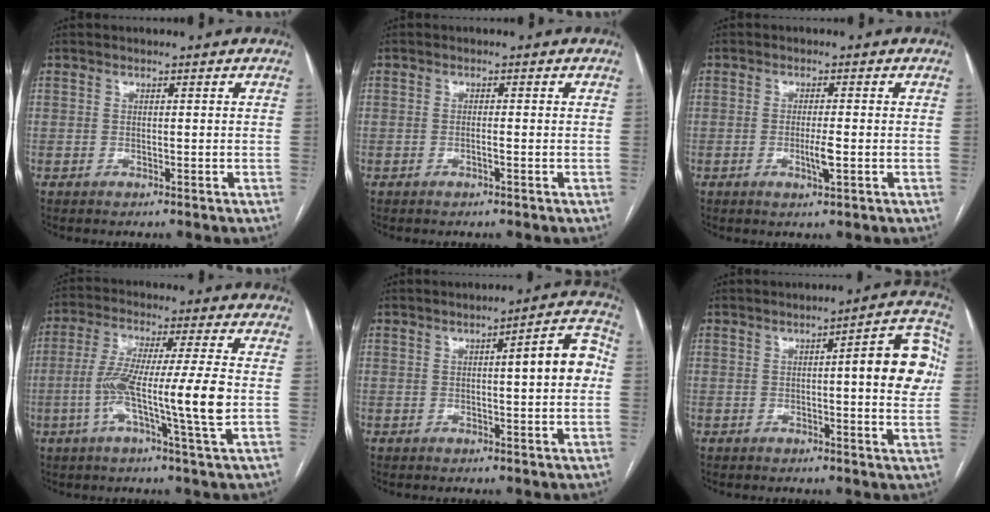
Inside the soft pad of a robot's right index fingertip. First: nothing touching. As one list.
[{"total": 0.8, "force": [-0.3, -0.1, 0.7], "torque": [-0.015, 0.001, -0.005]}, {"total": 2.9, "force": [-0.8, 0.1, 2.8], "torque": [-0.054, -0.005, -0.012]}, {"total": 12.6, "force": [-2.2, -0.6, 12.4], "torque": [-0.234, 0.000, -0.049]}, {"total": 7.3, "force": [0.6, 1.2, 7.2], "torque": [-0.092, 0.023, 0.004]}, {"total": 10.0, "force": [1.0, 1.9, 9.7], "torque": [-0.111, 0.021, 0.005]}]